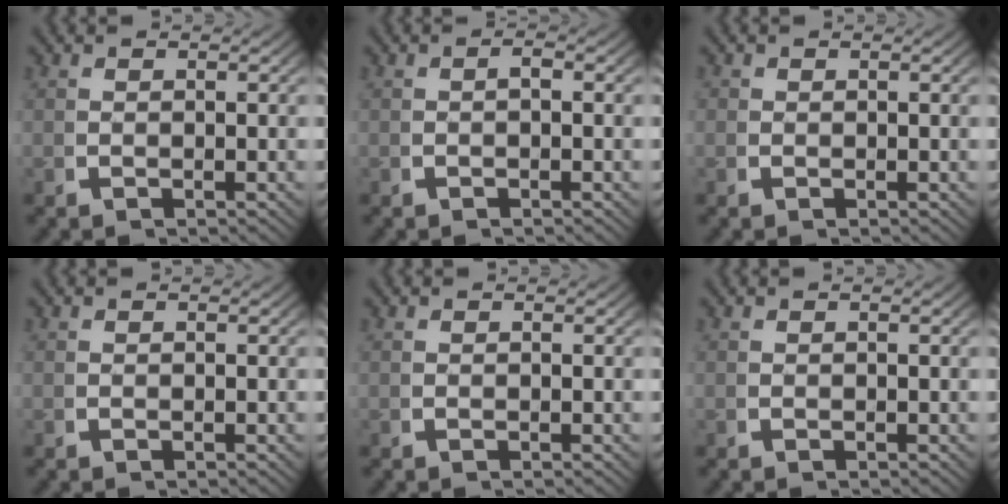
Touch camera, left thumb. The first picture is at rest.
{"total": 0.8, "force": [-0.4, 0.3, 0.6], "torque": [-0.008, 0.002, -0.008]}
{"total": 0.6, "force": [0.0, 0.6, 0.0], "torque": [-0.004, -0.005, 0.001]}
{"total": 0.0}
{"total": 0.0}
{"total": 0.0}